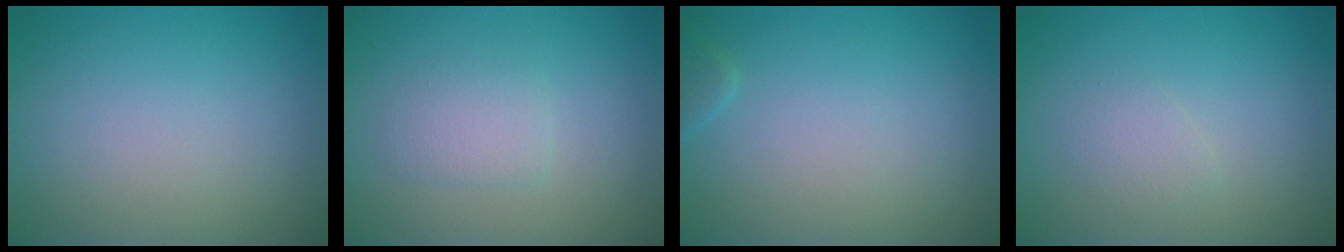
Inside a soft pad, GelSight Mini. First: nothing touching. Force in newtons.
{"total": 1.7, "press": 1.7, "slide": 0.3}
{"total": 0.9, "press": 0.9, "slide": 0.0}
{"total": 1.1, "press": 1.1, "slide": 0.0}